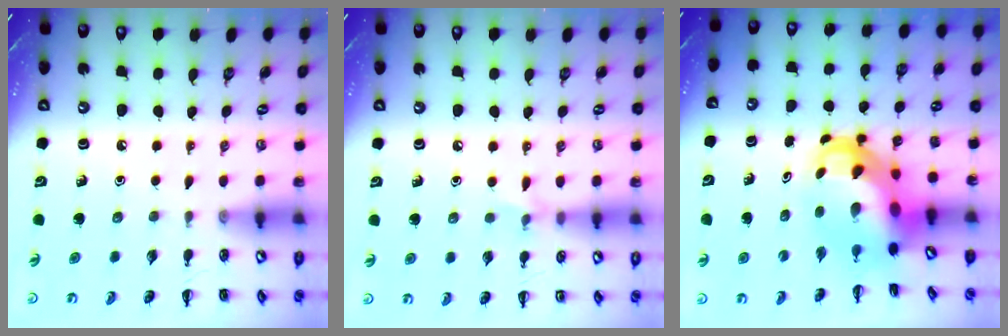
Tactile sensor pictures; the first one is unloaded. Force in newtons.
{"total": 5.5, "press": 5.3, "slide": 1.5}
{"total": 6.5, "press": 6.3, "slide": 1.8}